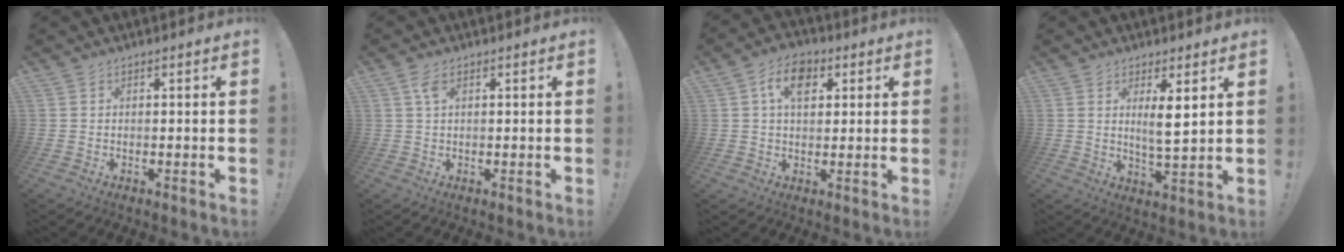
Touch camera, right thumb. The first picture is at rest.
{"total": 2.9, "force": [1.2, 1.2, 2.4], "torque": [-0.048, 0.002, 0.021]}
{"total": 9.0, "force": [3.1, 5.8, 6.1], "torque": [-0.094, 0.007, 0.057]}
{"total": 6.4, "force": [2.4, 1.0, 5.8], "torque": [-0.098, -0.016, 0.039]}